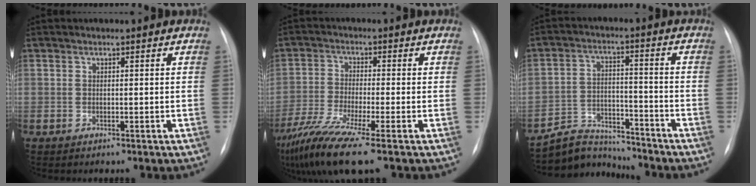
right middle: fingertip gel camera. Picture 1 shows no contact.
{"total": 10.0, "force": [-6.8, -0.5, 7.4], "torque": [-0.148, -0.031, -0.125]}
{"total": 8.5, "force": [-8.2, 1.9, -0.2], "torque": [0.000, 0.021, -0.146]}